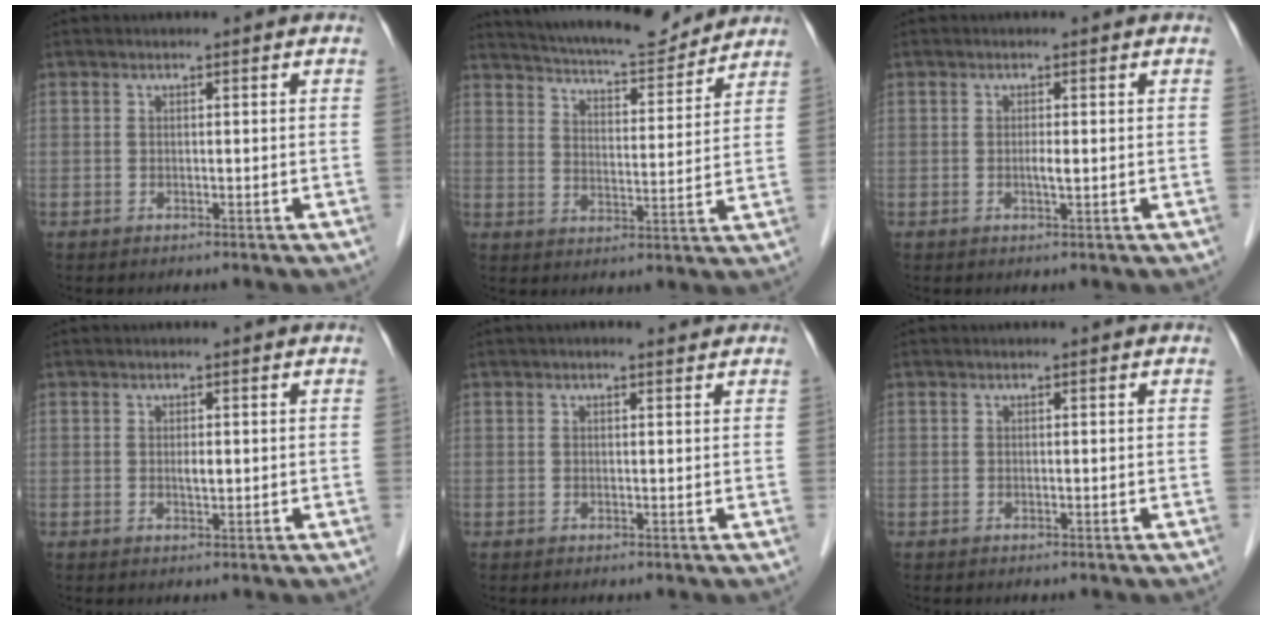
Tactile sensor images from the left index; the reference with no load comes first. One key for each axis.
{"total": 14.1, "fx": 13.3, "fy": 2.4, "fz": 4.2, "tx": -0.069, "ty": 0.003, "tz": 0.193}
{"total": 1.2, "fx": -0.1, "fy": 0.1, "fz": 1.2, "tx": -0.022, "ty": -0.003, "tz": -0.002}
{"total": 1.2, "fx": 0.1, "fy": 0.4, "fz": 1.1, "tx": -0.020, "ty": -0.003, "tz": 0.003}
{"total": 1.6, "fx": 1.3, "fy": 0.6, "fz": 0.9, "tx": -0.018, "ty": 0.010, "tz": 0.017}
{"total": 0.0}